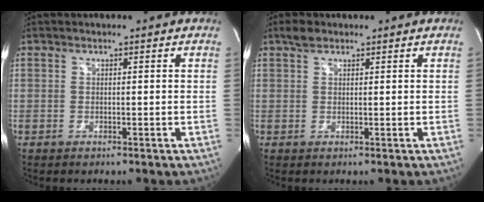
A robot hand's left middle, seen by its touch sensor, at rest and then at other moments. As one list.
[{"total": 1.8, "force": [1.4, 0.9, 0.8], "torque": [-0.022, 0.011, 0.026]}]